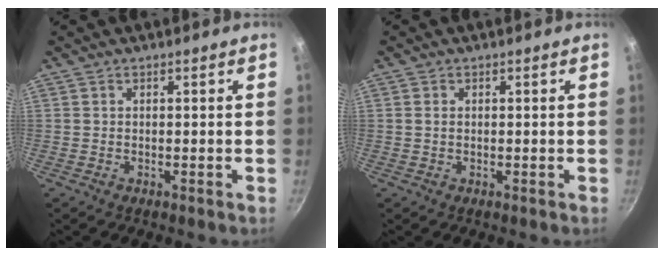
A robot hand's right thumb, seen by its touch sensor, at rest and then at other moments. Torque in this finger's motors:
{"motor_torque": [-0.29, -0.45, -0.51, 0.11, -0.08]}